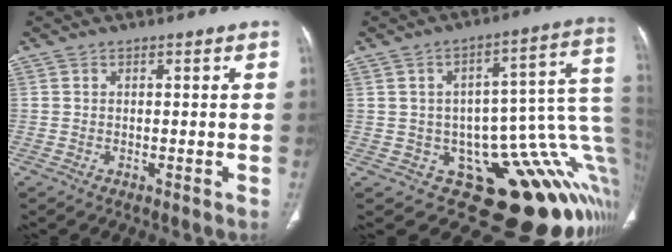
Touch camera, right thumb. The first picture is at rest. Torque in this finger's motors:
{"motor_torque": [0.14, 0.28, -0.03, -0.24, 0.11]}